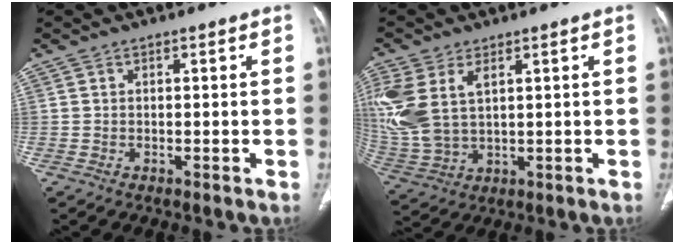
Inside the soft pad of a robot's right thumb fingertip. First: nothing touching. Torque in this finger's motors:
{"motor_torque": [0.30, 0.39, 1.18, 0.54, 0.25]}